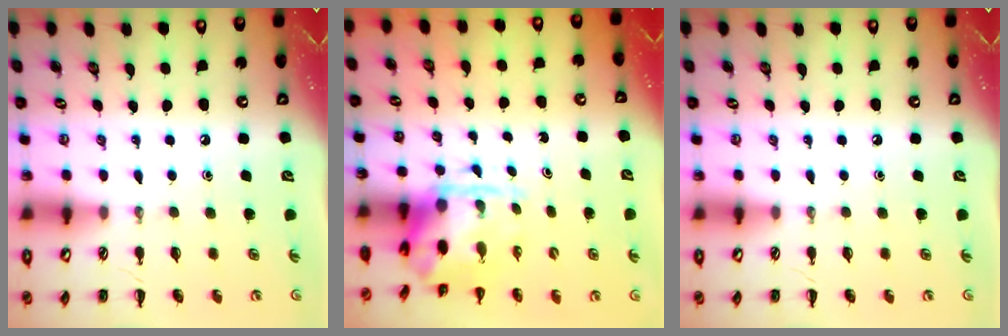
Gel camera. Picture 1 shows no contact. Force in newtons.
{"total": 3.5, "press": 3.4, "slide": 0.9}
{"total": 0.0}